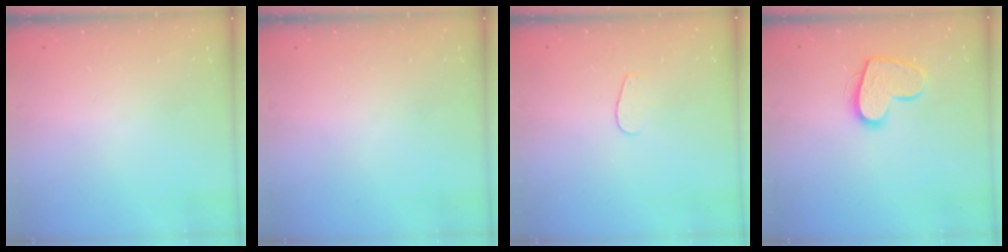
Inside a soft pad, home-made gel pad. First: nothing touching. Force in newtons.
{"total": 0.0}
{"total": 3.2, "press": 3.2, "slide": 0.3}
{"total": 13.3, "press": 13.3, "slide": 0.9}